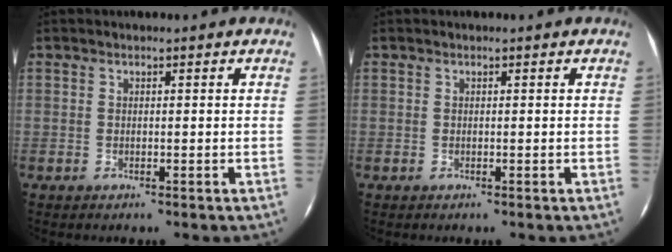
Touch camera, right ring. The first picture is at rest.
{"total": 0.0}